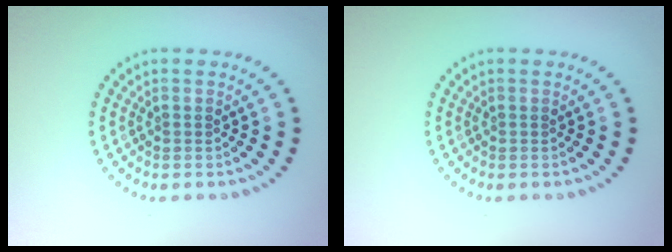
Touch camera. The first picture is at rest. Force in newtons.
{"total": 0.0}